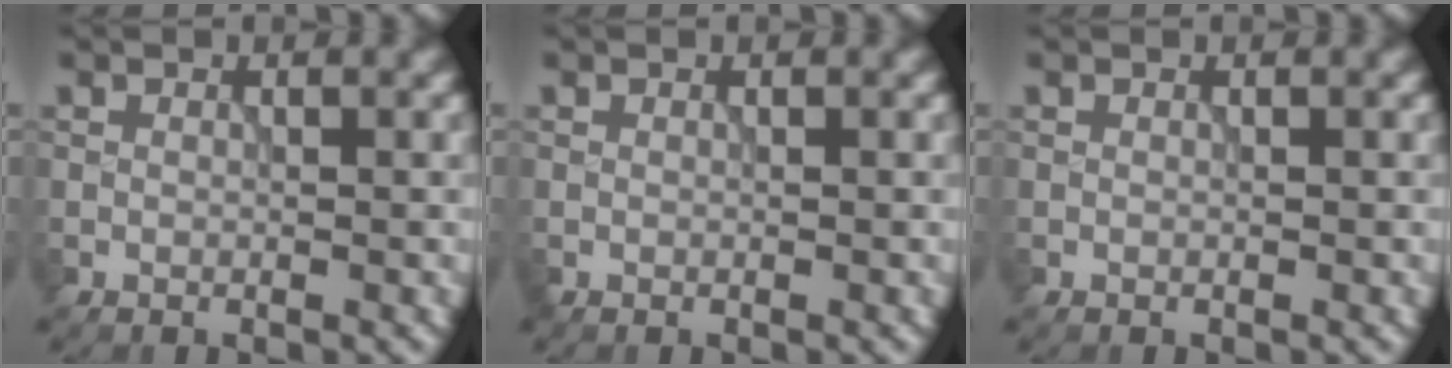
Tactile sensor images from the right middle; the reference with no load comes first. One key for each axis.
{"total": 0.0}
{"total": 0.0}